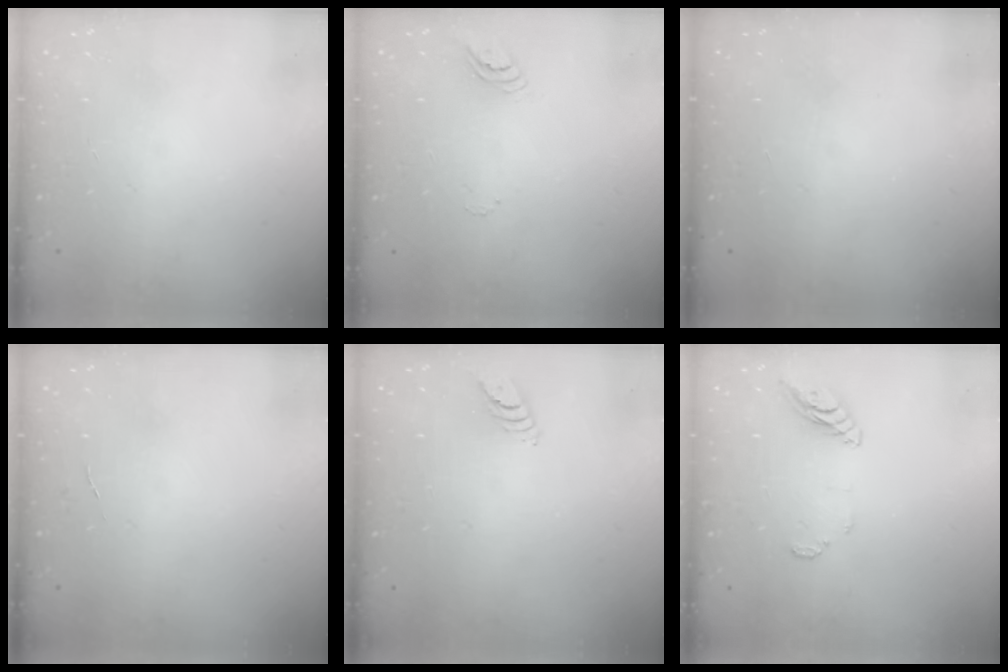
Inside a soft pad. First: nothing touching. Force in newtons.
{"total": 3.8, "press": 3.8, "slide": 0.3}
{"total": 0.0}
{"total": 3.5, "press": 3.5, "slide": 0.4}
{"total": 5.6, "press": 5.6, "slide": 0.4}
{"total": 7.9, "press": 7.8, "slide": 0.5}